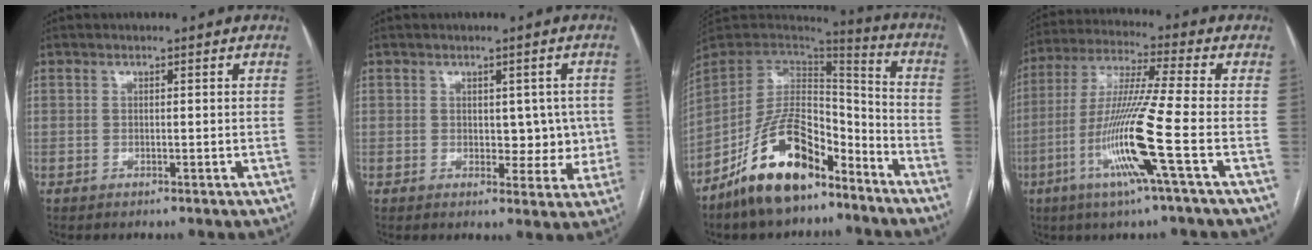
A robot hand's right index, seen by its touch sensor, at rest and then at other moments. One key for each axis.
{"total": 4.8, "fx": 0.2, "fy": 3.3, "fz": 3.5, "tx": -0.025, "ty": 0.010, "tz": 0.009}
{"total": 16.8, "fx": -10.9, "fy": 6.9, "fz": 10.7, "tx": -0.201, "ty": 0.018, "tz": -0.196}
{"total": 14.4, "fx": -4.9, "fy": -1.8, "fz": 13.4, "tx": -0.271, "ty": -0.020, "tz": -0.101}